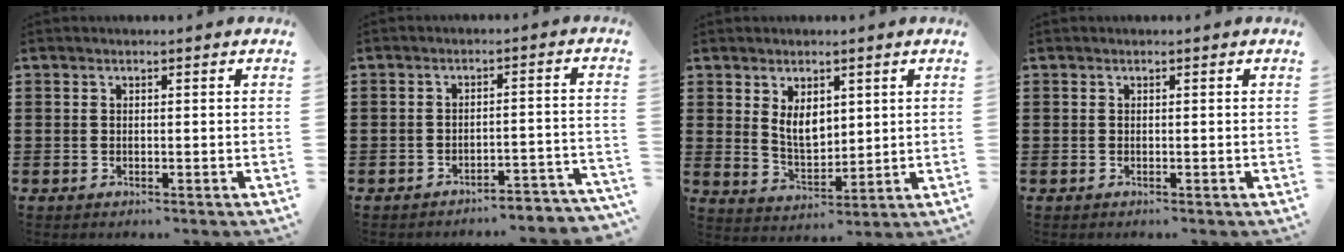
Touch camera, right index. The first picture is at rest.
{"total": 3.2, "force": [-3.1, 0.0, 0.8], "torque": [-0.020, 0.000, -0.068]}
{"total": 5.1, "force": [2.0, 3.2, 3.5], "torque": [-0.061, 0.002, 0.034]}
{"total": 0.0}